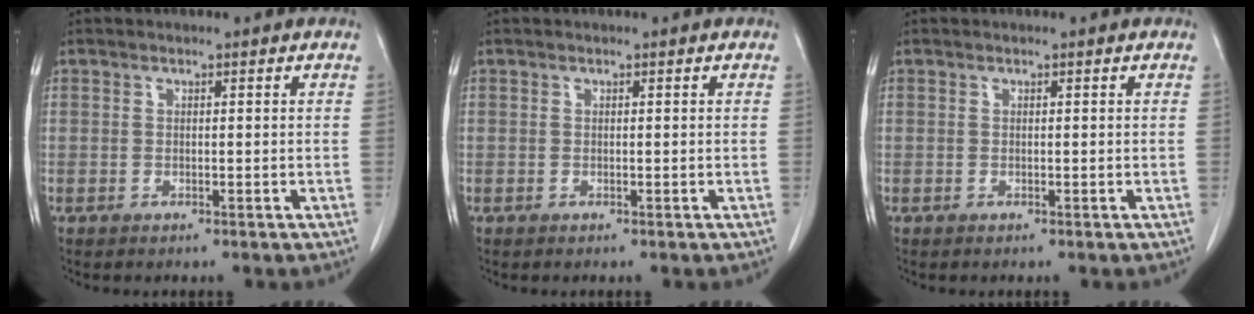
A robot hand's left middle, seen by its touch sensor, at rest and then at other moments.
{"total": 0.0}
{"total": 0.0}